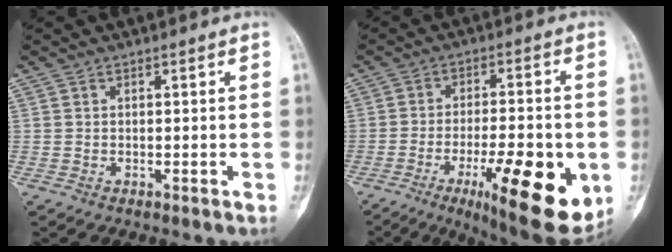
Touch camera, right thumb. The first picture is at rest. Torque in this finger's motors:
{"motor_torque": [0.04, 0.42, 0.28, -0.36, 0.09]}